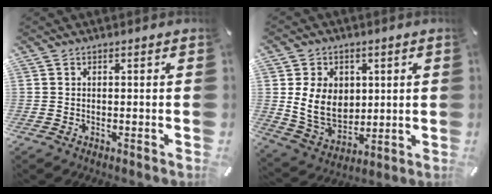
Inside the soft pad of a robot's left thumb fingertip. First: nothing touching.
{"total": 10.9, "force": [2.0, 9.0, 5.8], "torque": [-0.135, -0.004, 0.039]}